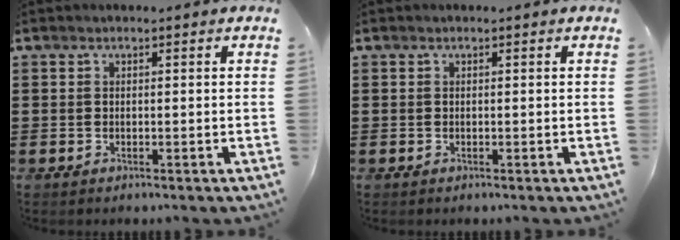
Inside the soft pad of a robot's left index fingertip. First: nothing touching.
{"total": 0.0}